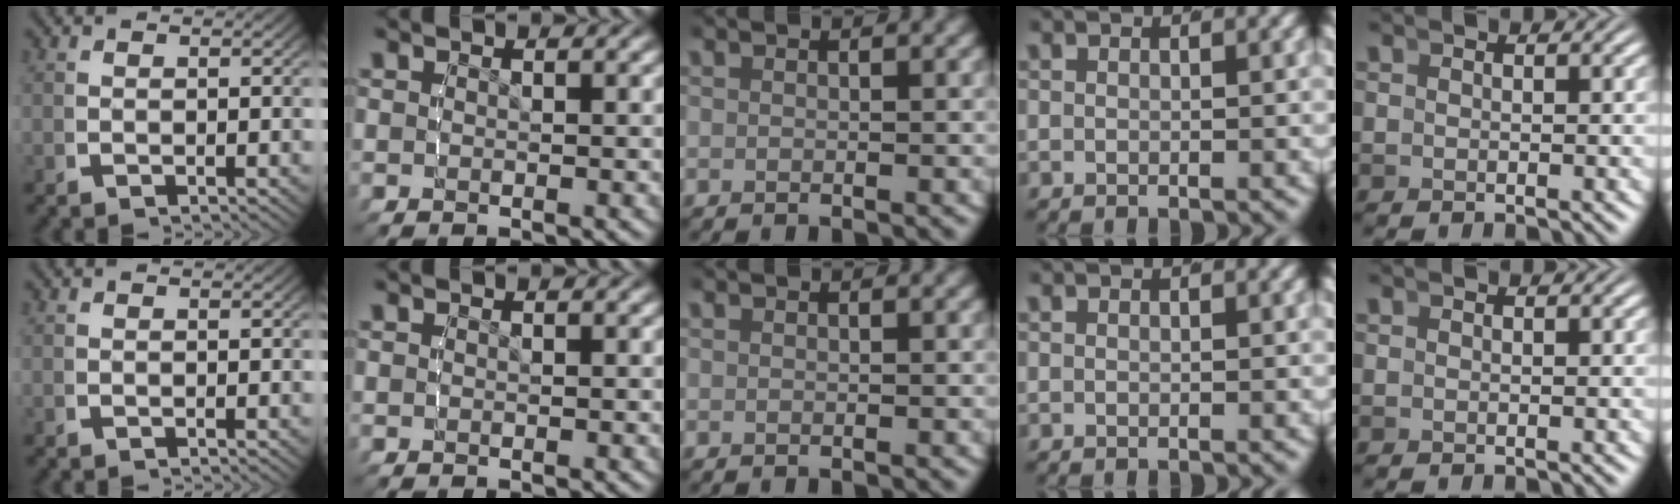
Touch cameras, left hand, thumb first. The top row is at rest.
{}